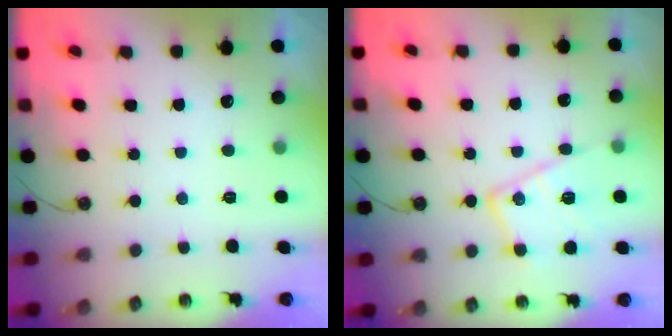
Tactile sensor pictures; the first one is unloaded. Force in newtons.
{"total": 15.4, "press": 15.3, "slide": 1.5}